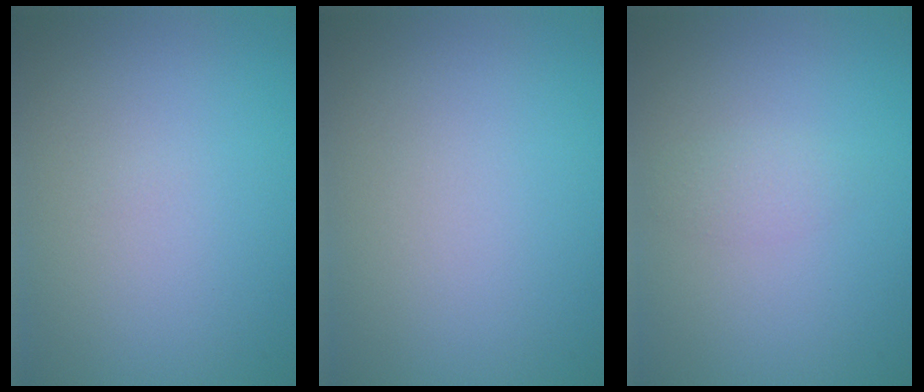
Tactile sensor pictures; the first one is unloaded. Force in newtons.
{"total": 0.0}
{"total": 1.2, "press": 1.2, "slide": 0.0}